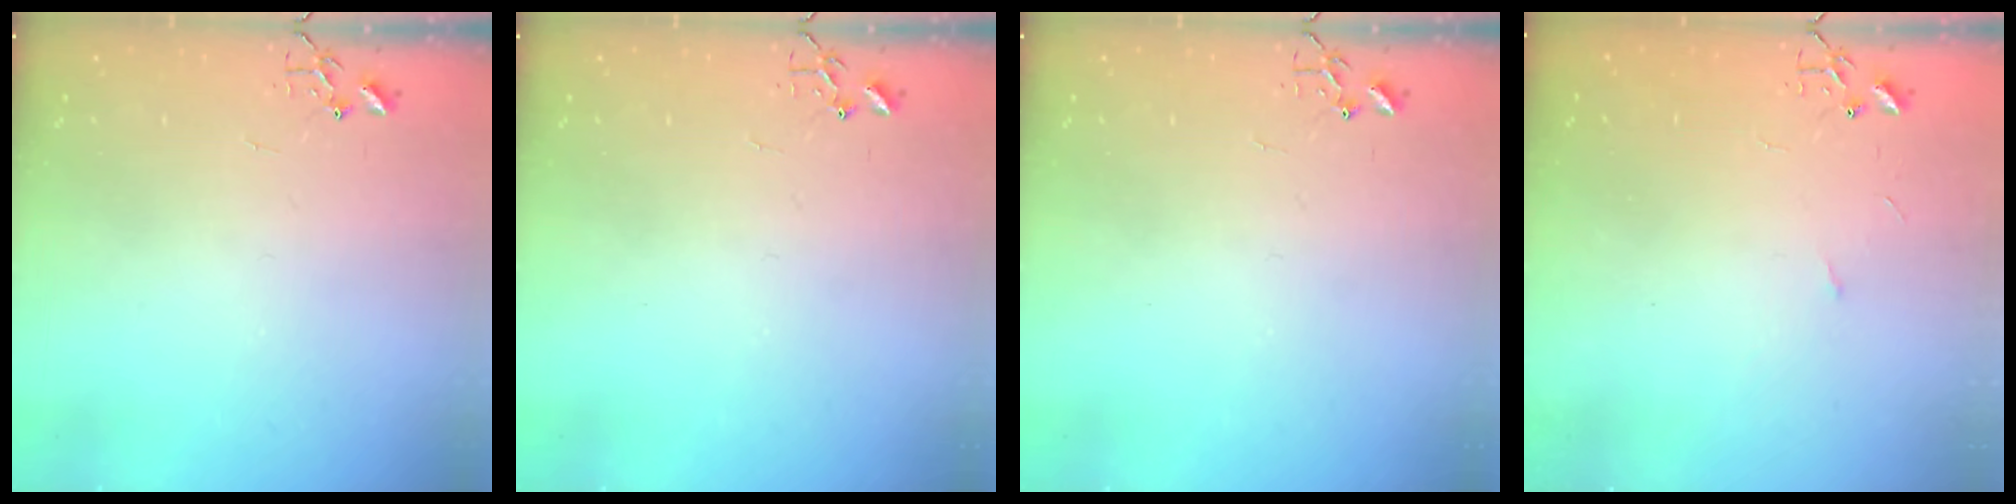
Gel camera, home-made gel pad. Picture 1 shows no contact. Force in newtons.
{"total": 0.0}
{"total": 0.0}
{"total": 2.6, "press": 2.6, "slide": 0.4}